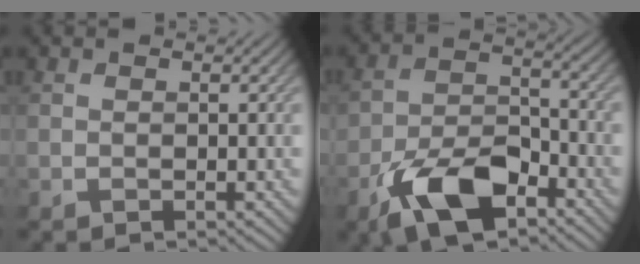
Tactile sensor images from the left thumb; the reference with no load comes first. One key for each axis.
{"total": 10.7, "fx": -6.3, "fy": 5.2, "fz": 6.9, "tx": -0.131, "ty": -0.002, "tz": -0.125}